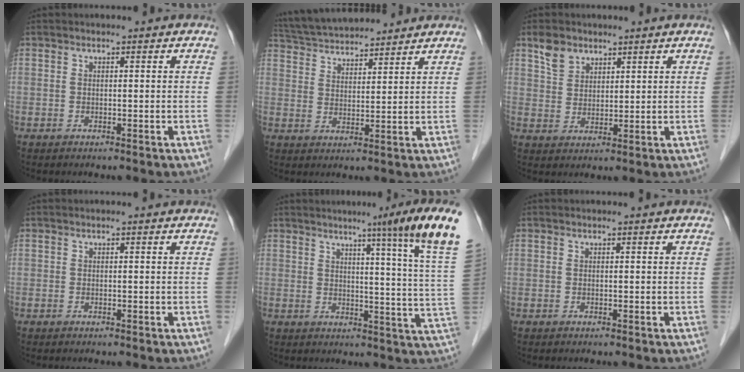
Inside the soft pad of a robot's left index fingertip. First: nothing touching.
{"total": 12.7, "force": [12.0, 2.1, 3.7], "torque": [-0.074, 0.037, 0.203]}
{"total": 4.2, "force": [3.0, 2.6, 1.2], "torque": [-0.031, 0.011, 0.066]}
{"total": 0.0}
{"total": 13.5, "force": [8.8, -2.6, 10.0], "torque": [-0.130, -0.029, 0.093]}
{"total": 0.0}